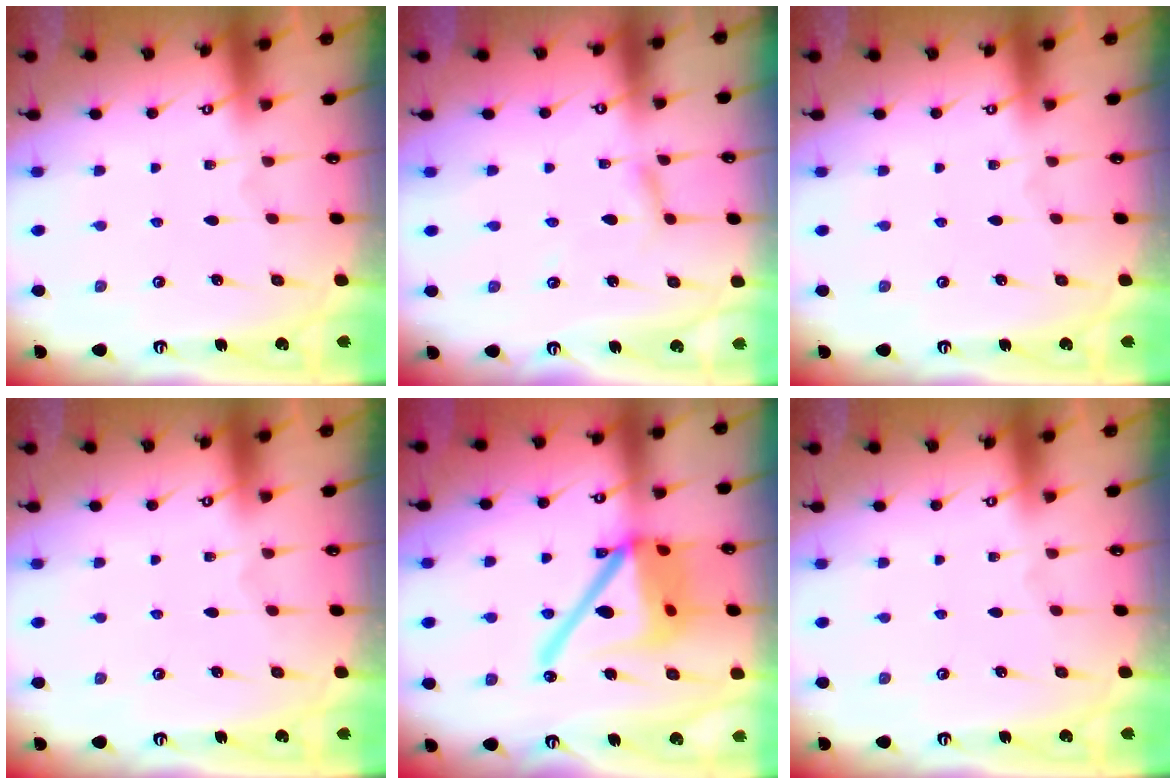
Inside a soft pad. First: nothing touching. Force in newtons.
{"total": 2.1, "press": 2.1, "slide": 0.2}
{"total": 0.0}
{"total": 0.0}
{"total": 19.8, "press": 19.6, "slide": 2.8}
{"total": 0.0}